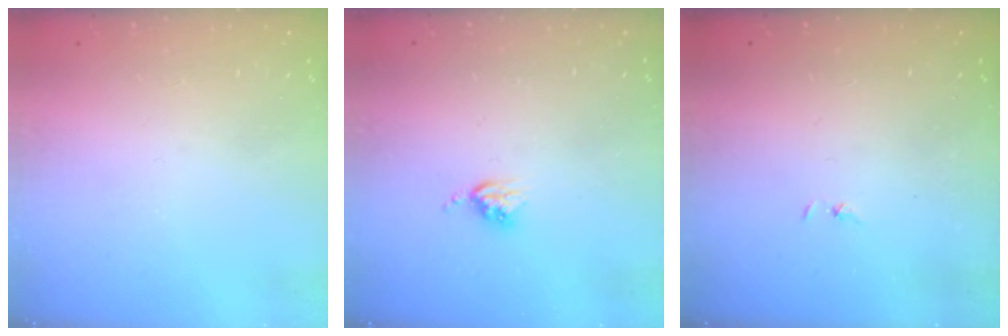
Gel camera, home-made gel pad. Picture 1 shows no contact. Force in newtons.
{"total": 3.9, "press": 3.9, "slide": 0.5}
{"total": 0.7, "press": 0.7, "slide": 0.1}